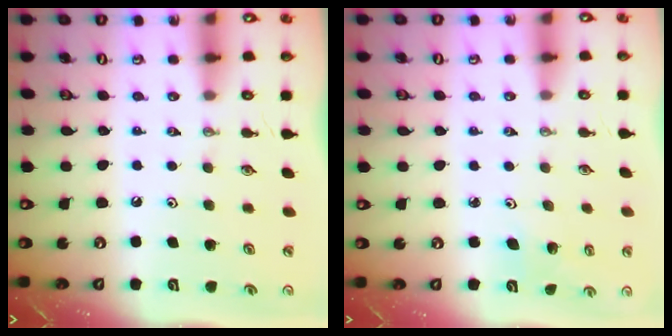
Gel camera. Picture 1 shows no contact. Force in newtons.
{"total": 2.8, "press": 2.7, "slide": 1.0}